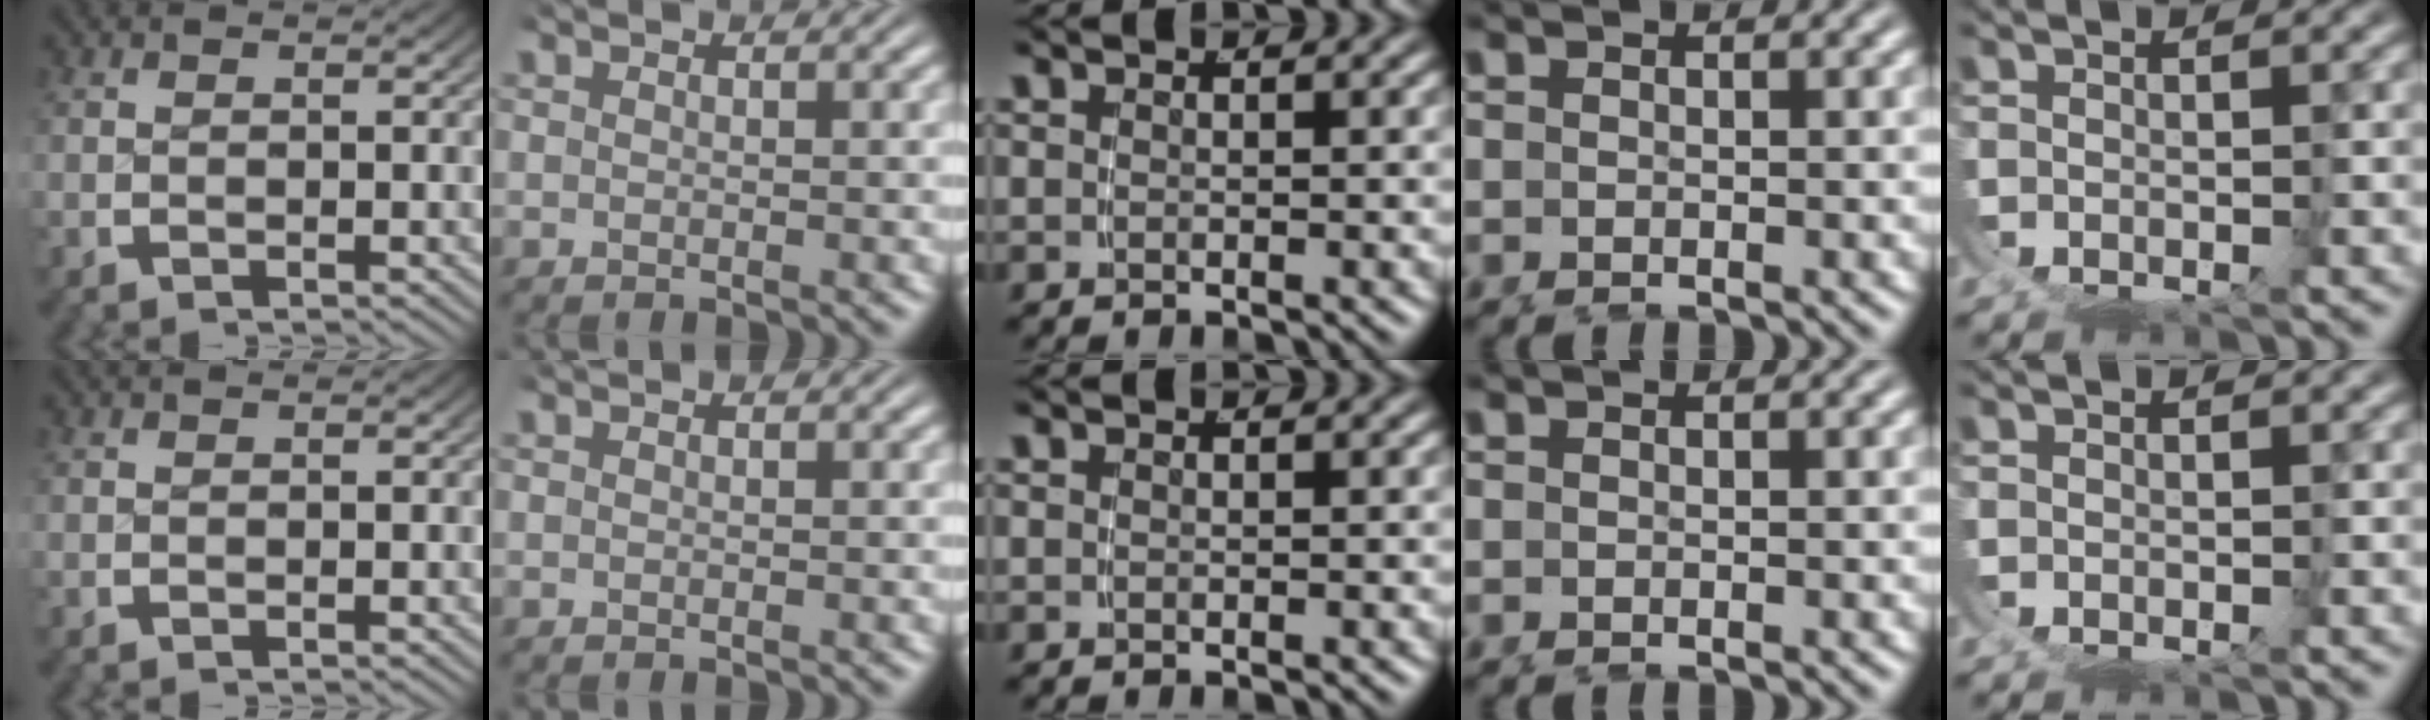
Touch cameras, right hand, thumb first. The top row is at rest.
{}